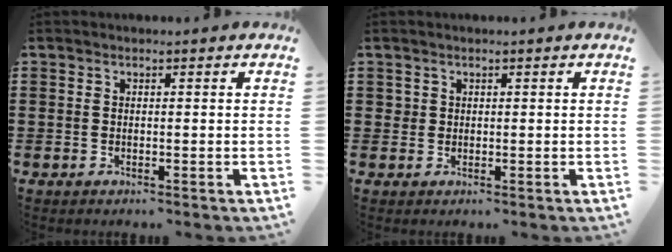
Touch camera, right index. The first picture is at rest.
{"total": 1.0, "force": [0.5, 0.9, 0.2], "torque": [-0.006, 0.002, 0.010]}